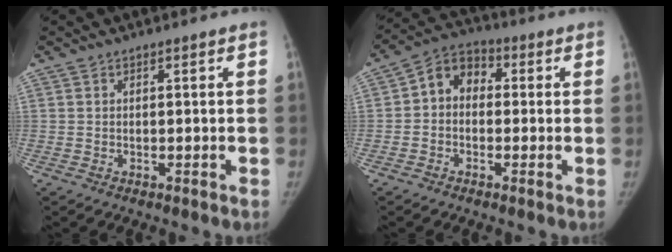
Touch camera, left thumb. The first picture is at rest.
{"total": 7.1, "force": [0.0, 5.6, 4.4], "torque": [-0.046, 0.021, -0.021]}